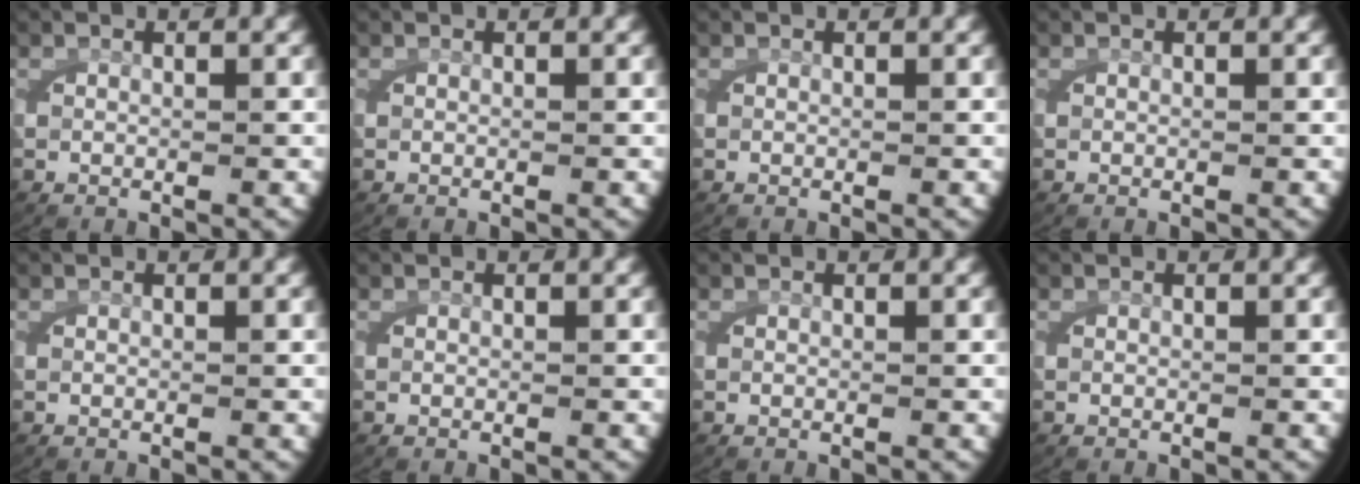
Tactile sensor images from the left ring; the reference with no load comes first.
{"total": 0.0}
{"total": 0.0}
{"total": 0.0}
{"total": 0.0}
{"total": 0.0}
{"total": 0.0}
{"total": 0.0}